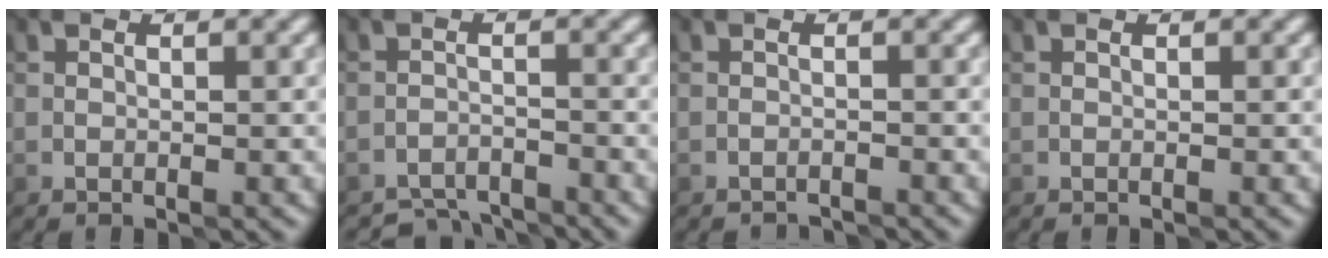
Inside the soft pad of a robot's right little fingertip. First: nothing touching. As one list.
[{"total": 4.5, "force": [-4.3, 1.1, 0.8], "torque": [-0.008, -0.011, -0.079]}, {"total": 1.7, "force": [-1.7, 0.1, 0.1], "torque": [0.002, -0.006, -0.034]}, {"total": 0.0}]